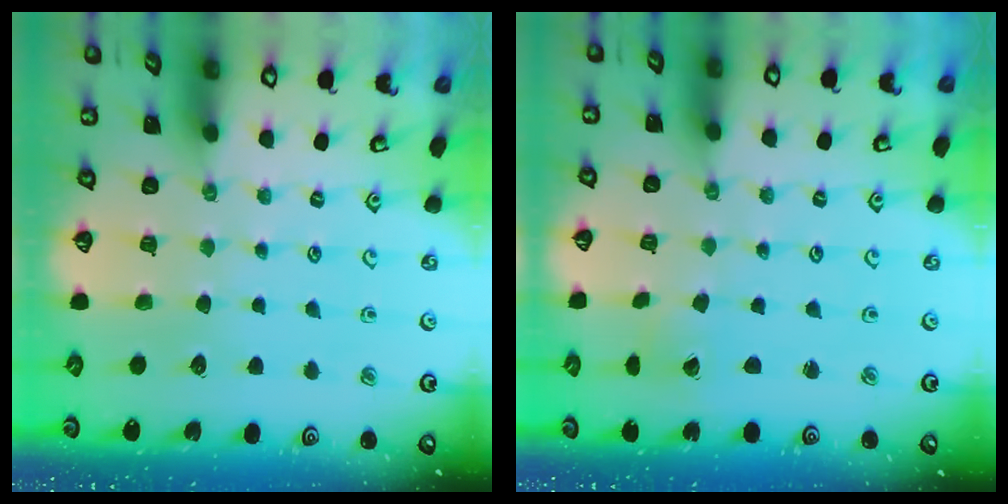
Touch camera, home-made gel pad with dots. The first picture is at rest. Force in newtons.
{"total": 1.3, "press": 1.3, "slide": 0.1}